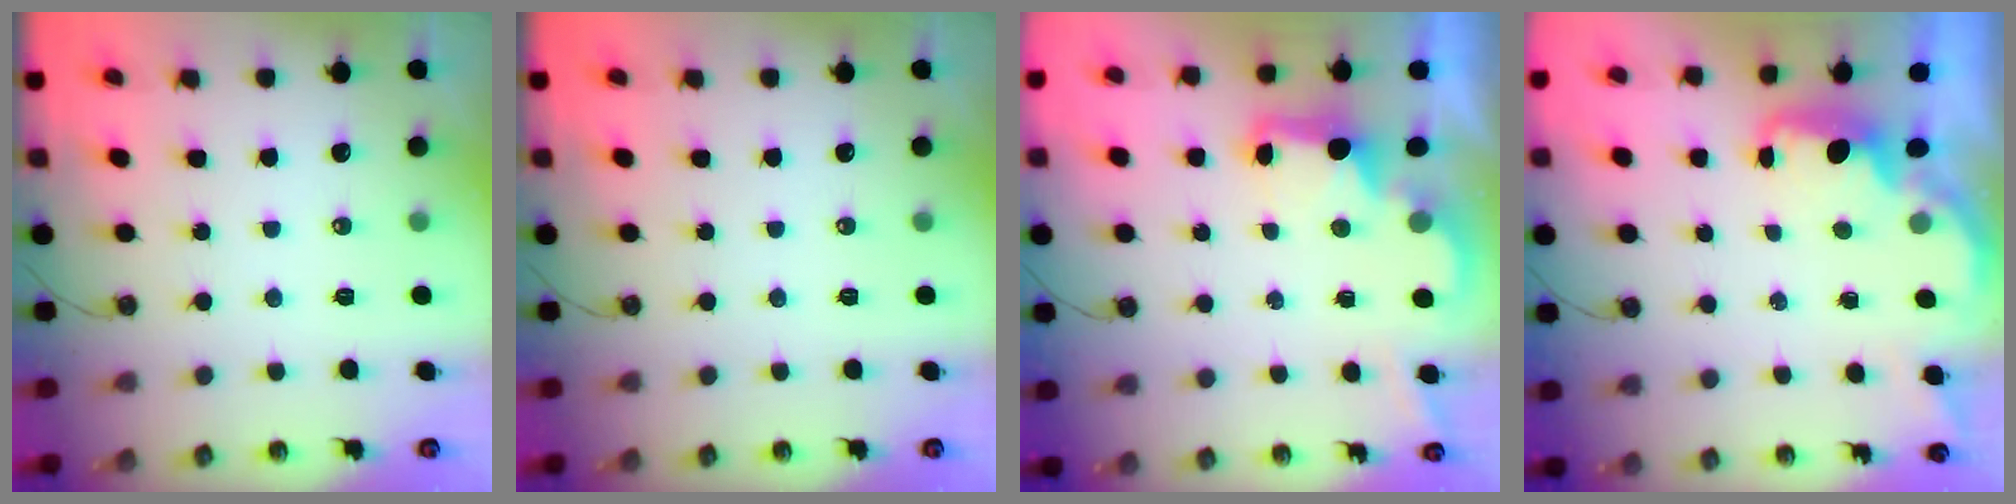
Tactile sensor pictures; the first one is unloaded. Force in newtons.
{"total": 0.0}
{"total": 3.0, "press": 2.9, "slide": 0.6}
{"total": 1.6, "press": 1.4, "slide": 0.7}